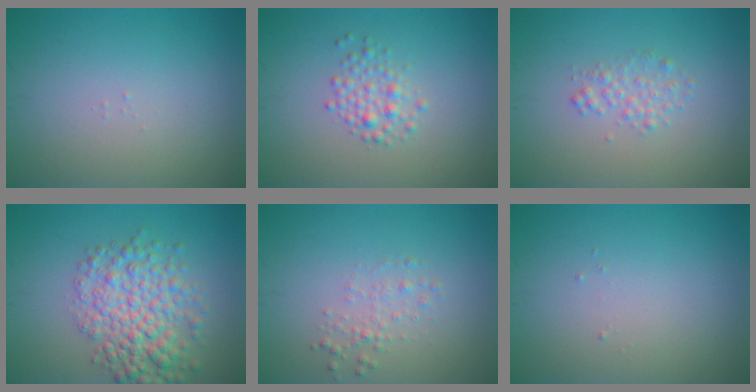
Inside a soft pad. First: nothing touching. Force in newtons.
{"total": 2.0, "press": 2.0, "slide": 0.0}
{"total": 1.5, "press": 1.5, "slide": 0.0}
{"total": 6.1, "press": 6.1, "slide": 0.1}
{"total": 1.4, "press": 1.4, "slide": 0.0}
{"total": 0.0}